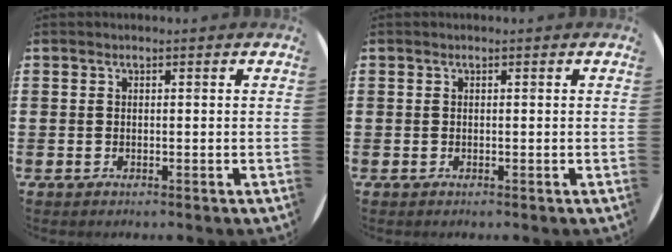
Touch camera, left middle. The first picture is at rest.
{"total": 0.0}